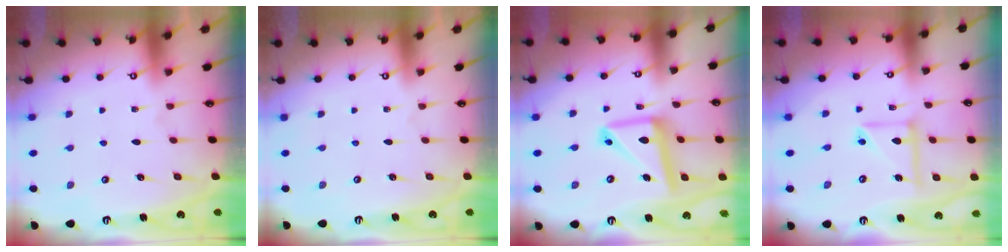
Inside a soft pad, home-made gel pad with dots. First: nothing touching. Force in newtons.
{"total": 0.0}
{"total": 13.6, "press": 13.5, "slide": 1.5}
{"total": 9.5, "press": 9.5, "slide": 0.7}